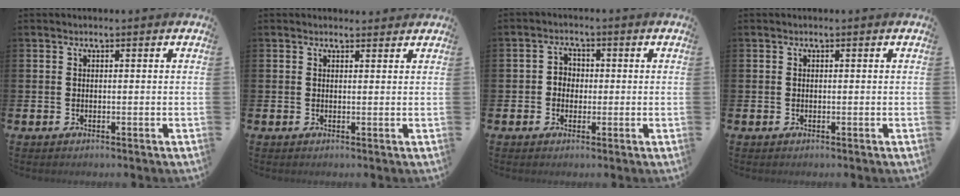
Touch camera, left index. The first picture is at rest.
{"total": 1.1, "force": [1.0, 0.3, 0.2], "torque": [0.010, -0.002, 0.016]}
{"total": 2.4, "force": [-0.2, 2.3, 0.8], "torque": [-0.007, 0.003, -0.013]}
{"total": 0.0}